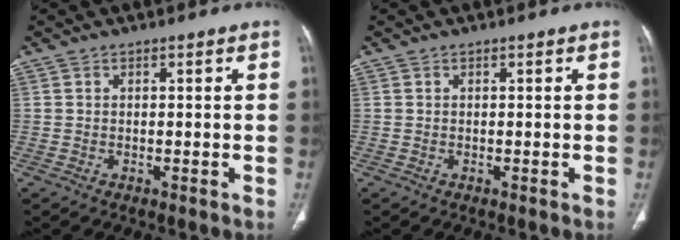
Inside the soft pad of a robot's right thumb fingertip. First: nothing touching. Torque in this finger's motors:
{"motor_torque": [-0.06, -0.07, 0.12, 0.09, 0.00]}